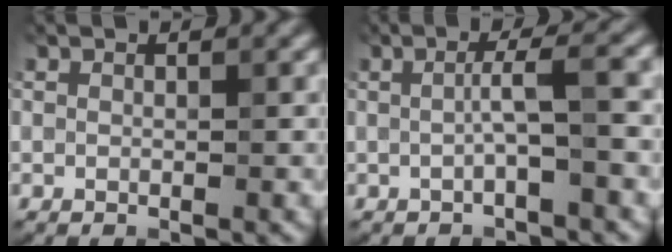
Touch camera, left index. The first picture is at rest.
{"total": 2.5, "force": [-0.3, -0.1, 2.5], "torque": [-0.050, 0.018, -0.009]}